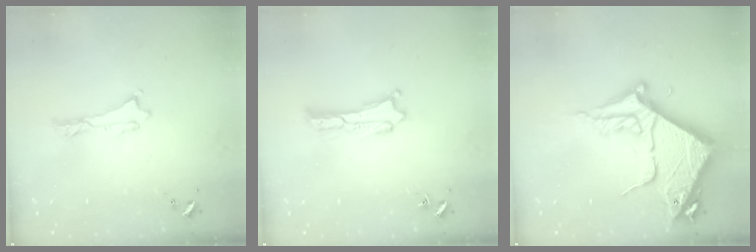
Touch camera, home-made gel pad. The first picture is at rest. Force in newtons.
{"total": 0.0}
{"total": 10.1, "press": 10.0, "slide": 1.1}